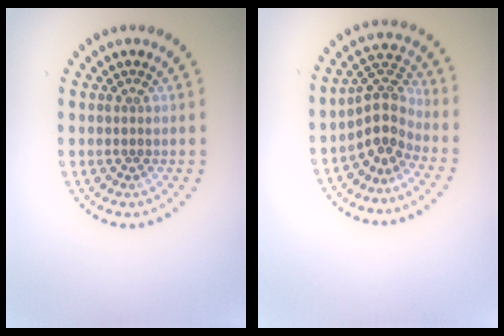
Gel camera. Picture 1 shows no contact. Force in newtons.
{"total": 3.5, "press": 2.7, "slide": 2.2}